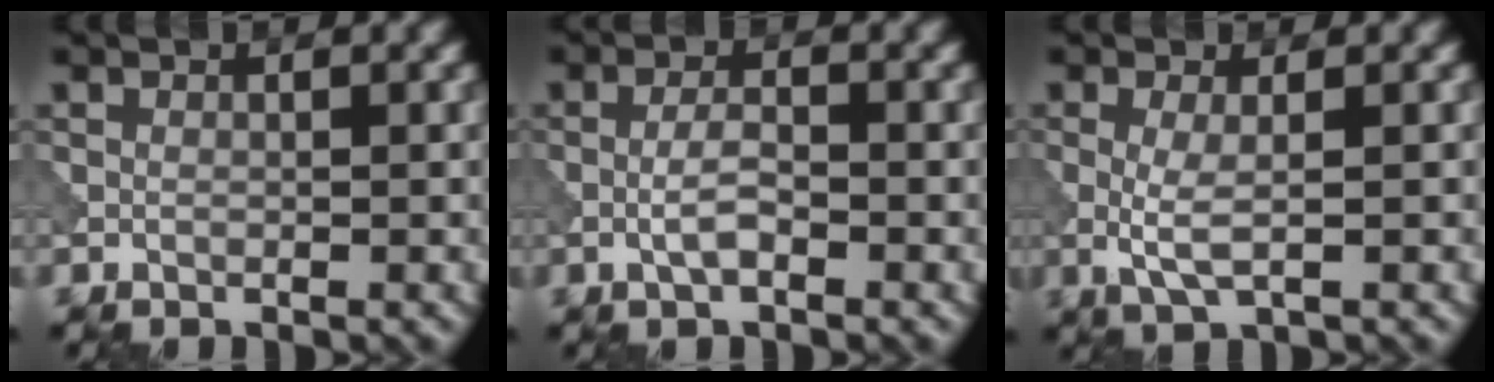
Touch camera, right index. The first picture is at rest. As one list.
[{"total": 2.1, "force": [-0.8, 0.6, 1.8], "torque": [-0.039, 0.005, -0.021]}, {"total": 2.3, "force": [-0.2, 0.5, 2.3], "torque": [-0.053, -0.005, -0.004]}]